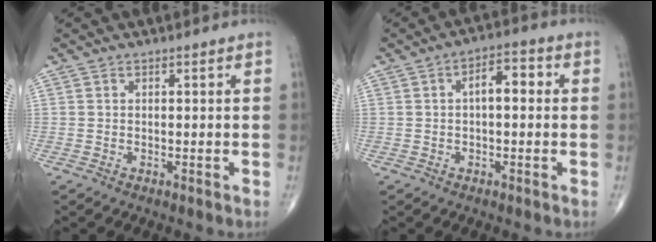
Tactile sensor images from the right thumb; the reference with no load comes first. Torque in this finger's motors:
{"motor_torque": [0.58, 1.93, 0.89, 0.12, 0.01]}